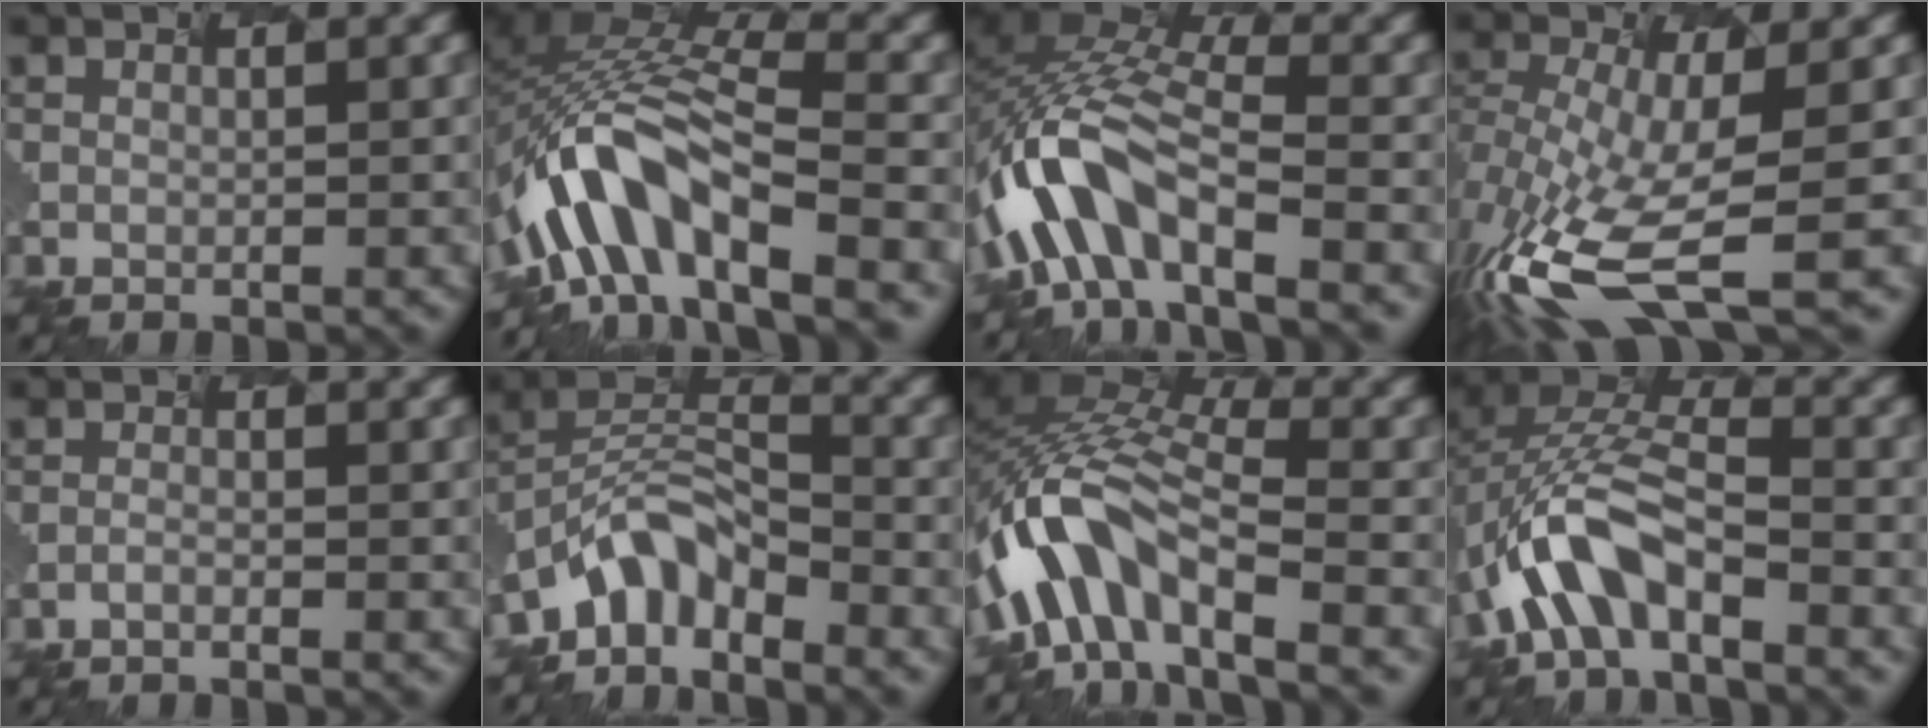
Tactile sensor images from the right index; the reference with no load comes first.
{"total": 10.5, "force": [-6.6, 3.6, 7.4], "torque": [-0.159, 0.000, -0.076]}
{"total": 9.5, "force": [-5.7, 3.3, 6.8], "torque": [-0.158, 0.002, -0.072]}
{"total": 10.8, "force": [-6.6, 2.0, 8.3], "torque": [-0.227, -0.041, -0.069]}
{"total": 1.3, "force": [-1.2, -0.3, 0.0], "torque": [0.000, -0.010, -0.009]}
{"total": 5.5, "force": [-5.4, 1.0, 0.7], "torque": [-0.036, -0.002, -0.074]}
{"total": 10.5, "force": [-6.6, 3.5, 7.4], "torque": [-0.159, 0.005, -0.084]}
{"total": 6.7, "force": [-4.7, 2.2, 4.2], "torque": [-0.121, 0.005, -0.057]}